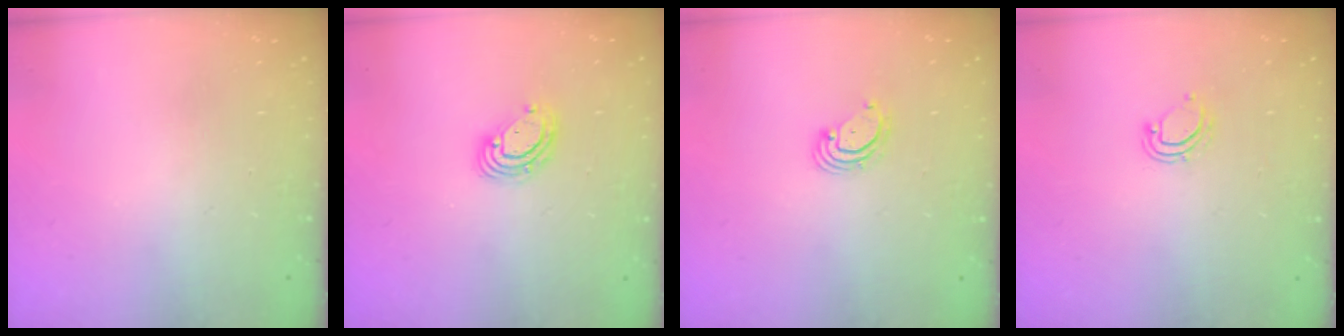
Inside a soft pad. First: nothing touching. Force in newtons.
{"total": 5.7, "press": 5.6, "slide": 0.8}
{"total": 3.0, "press": 3.0, "slide": 0.2}
{"total": 4.8, "press": 4.8, "slide": 0.4}